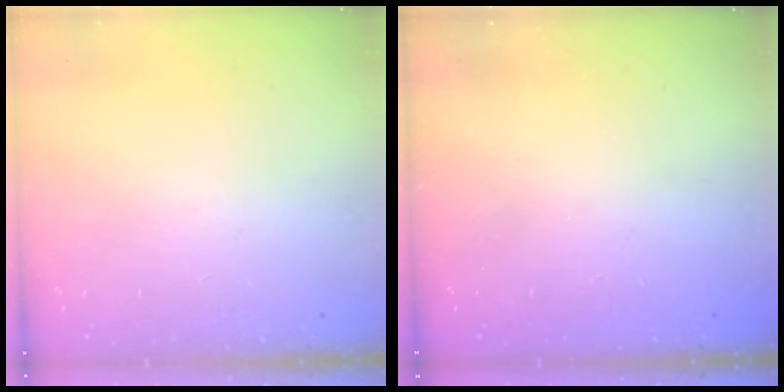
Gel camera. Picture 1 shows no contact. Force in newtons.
{"total": 2.6, "press": 2.5, "slide": 0.8}